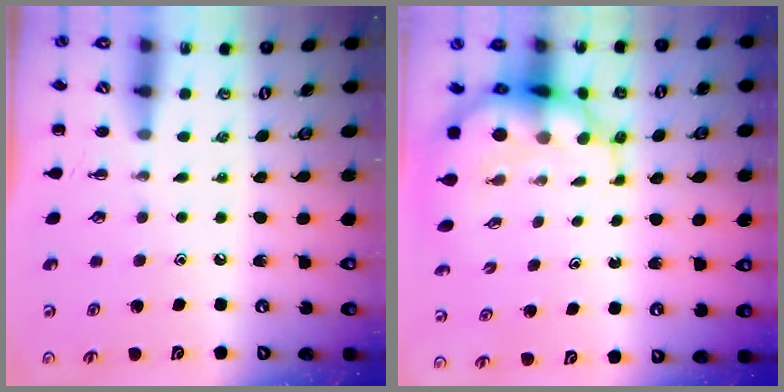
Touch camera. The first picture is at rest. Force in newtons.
{"total": 8.0, "press": 7.7, "slide": 2.0}